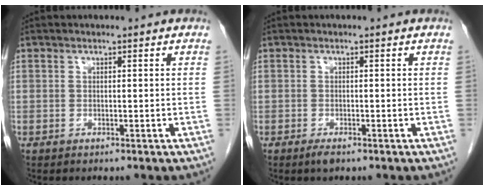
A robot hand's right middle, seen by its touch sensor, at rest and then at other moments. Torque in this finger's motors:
{"motor_torque": [0.26, 0.00, 0.01, -0.01]}